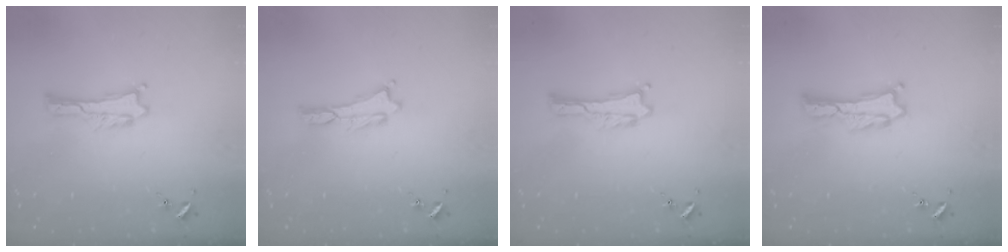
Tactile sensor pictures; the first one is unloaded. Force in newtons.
{"total": 0.0}
{"total": 0.0}
{"total": 1.1, "press": 1.1, "slide": 0.2}